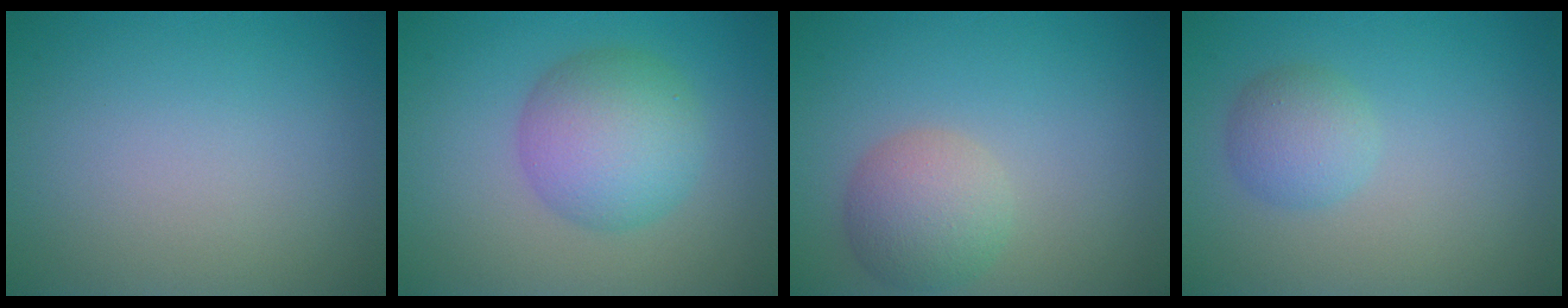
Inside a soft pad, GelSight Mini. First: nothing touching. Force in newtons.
{"total": 6.0, "press": 6.0, "slide": 0.1}
{"total": 3.8, "press": 3.8, "slide": 0.2}
{"total": 2.5, "press": 2.5, "slide": 0.1}